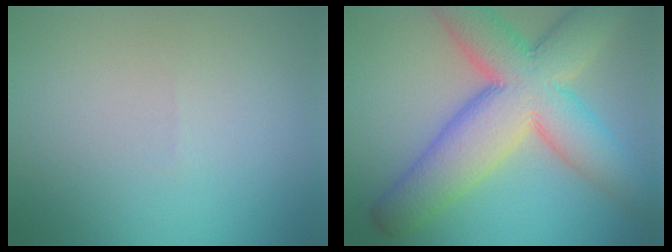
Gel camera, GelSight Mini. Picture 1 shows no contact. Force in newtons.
{"total": 12.1, "press": 12.1, "slide": 0.7}